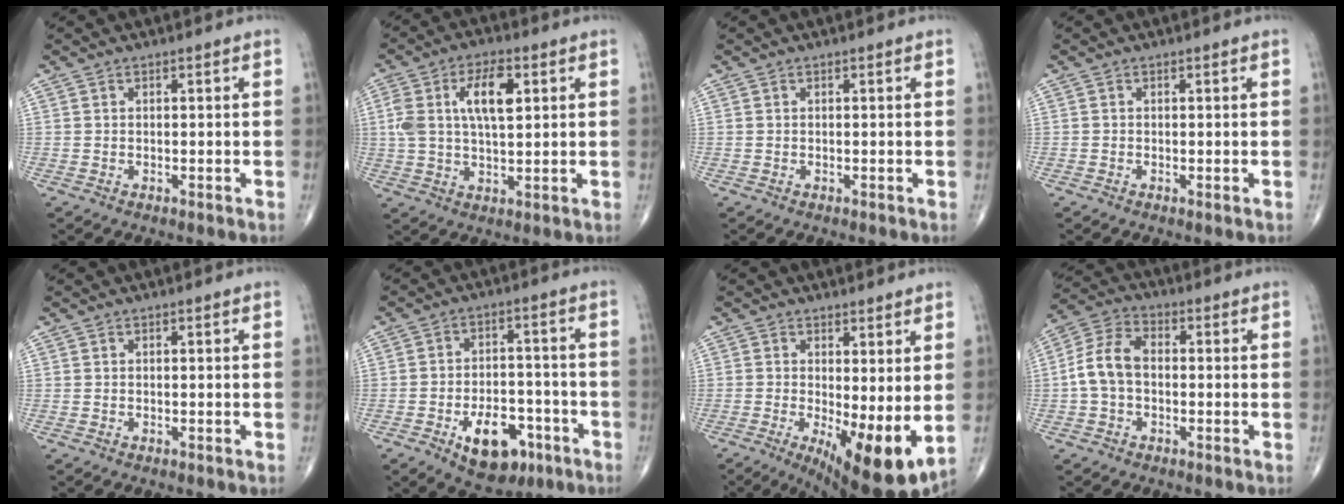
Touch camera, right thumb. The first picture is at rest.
{"total": 10.3, "force": [2.7, 4.6, 8.8], "torque": [-0.164, 0.006, 0.049]}
{"total": 0.0}
{"total": 0.0}
{"total": 0.0}
{"total": 12.0, "force": [-5.6, 7.0, 7.9], "torque": [-0.091, 0.033, -0.078]}
{"total": 12.2, "force": [-1.2, 4.0, 11.4], "torque": [-0.174, -0.028, -0.008]}
{"total": 8.2, "force": [-0.7, 5.5, 6.0], "torque": [-0.119, 0.029, -0.024]}